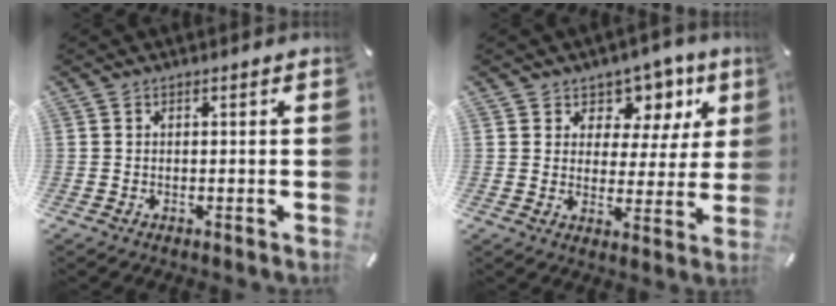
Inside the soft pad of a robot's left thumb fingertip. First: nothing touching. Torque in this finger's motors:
{"motor_torque": [0.32, -0.21, 0.31, -0.01, 0.04]}